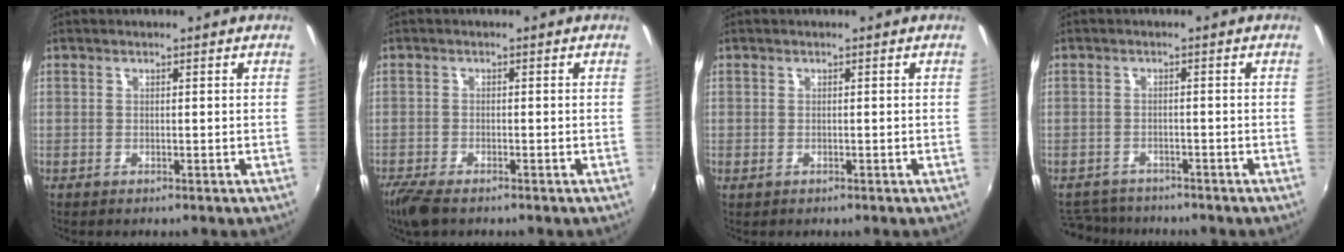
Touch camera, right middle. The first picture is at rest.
{"total": 5.1, "force": [-3.9, 1.5, 2.9], "torque": [-0.074, -0.022, -0.076]}
{"total": 0.9, "force": [-0.3, 0.7, 0.5], "torque": [-0.010, -0.003, -0.004]}
{"total": 6.7, "force": [-6.1, 2.5, 1.2], "torque": [-0.043, -0.002, -0.097]}